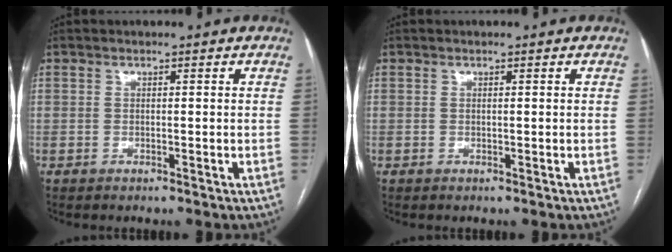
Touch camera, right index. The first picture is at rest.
{"total": 0.0}